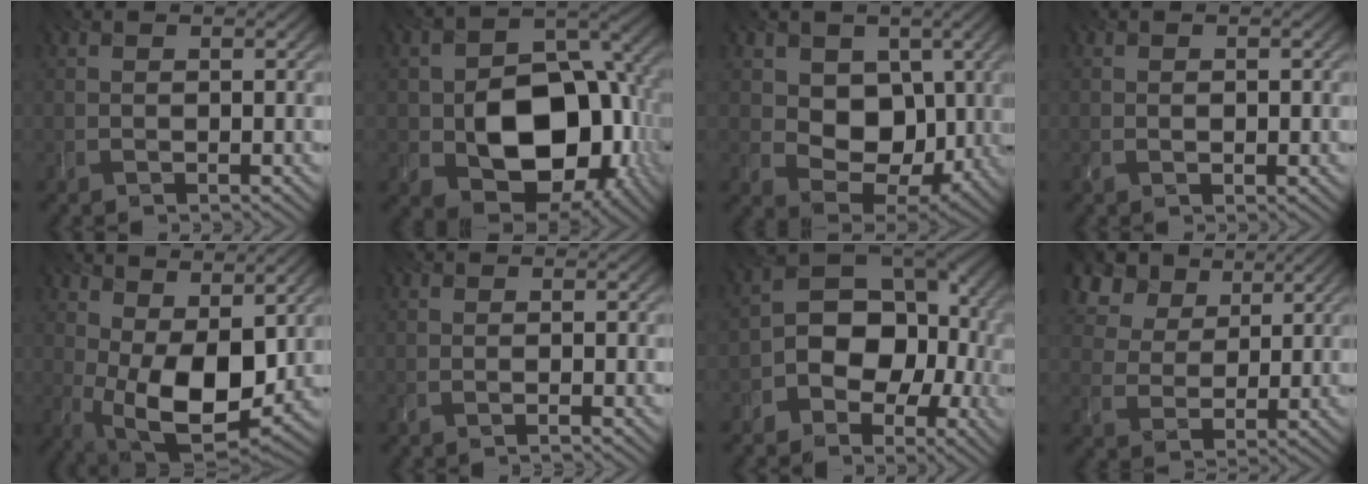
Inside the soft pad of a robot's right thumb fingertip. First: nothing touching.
{"total": 14.3, "force": [-2.7, 10.0, 9.9], "torque": [-0.138, -0.020, -0.046]}
{"total": 8.2, "force": [1.8, 6.4, 4.7], "torque": [-0.094, -0.020, 0.016]}
{"total": 0.6, "force": [0.1, 0.3, 0.5], "torque": [-0.004, -0.004, 0.002]}
{"total": 12.5, "force": [1.4, 6.6, 10.6], "torque": [-0.198, -0.018, 0.032]}
{"total": 0.7, "force": [-0.3, 0.1, 0.6], "torque": [-0.005, -0.002, -0.012]}
{"total": 10.6, "force": [-2.7, 7.7, 6.8], "torque": [-0.083, -0.008, -0.052]}
{"total": 8.4, "force": [5.6, 5.1, 3.7], "torque": [-0.098, 0.009, 0.107]}